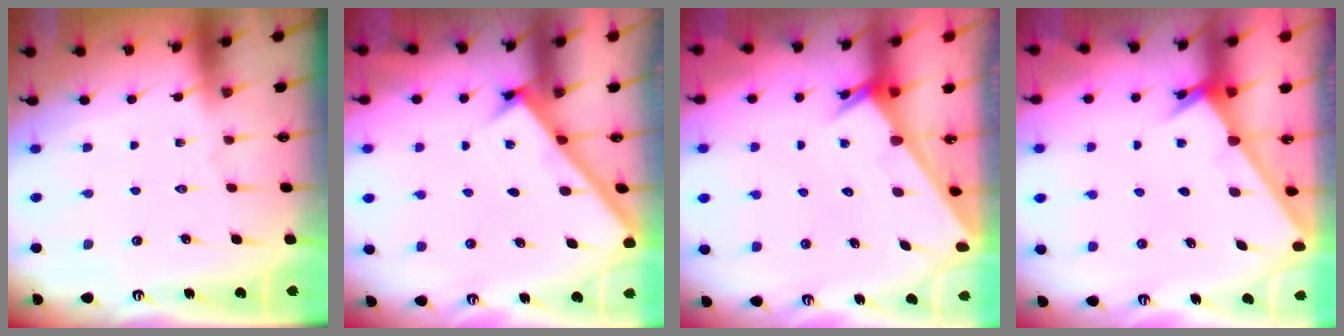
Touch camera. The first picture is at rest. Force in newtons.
{"total": 2.6, "press": 2.6, "slide": 0.3}
{"total": 2.0, "press": 2.0, "slide": 0.1}
{"total": 2.4, "press": 2.4, "slide": 0.2}